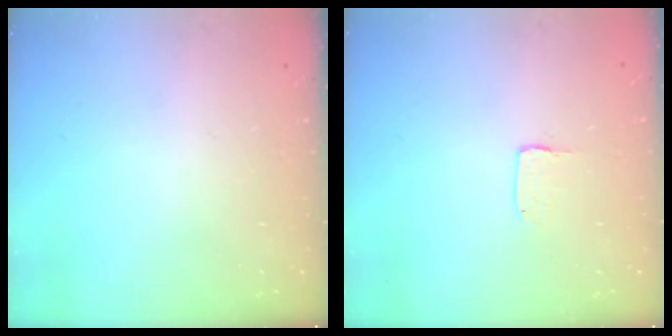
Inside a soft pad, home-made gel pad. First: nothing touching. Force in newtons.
{"total": 2.0, "press": 2.0, "slide": 0.1}